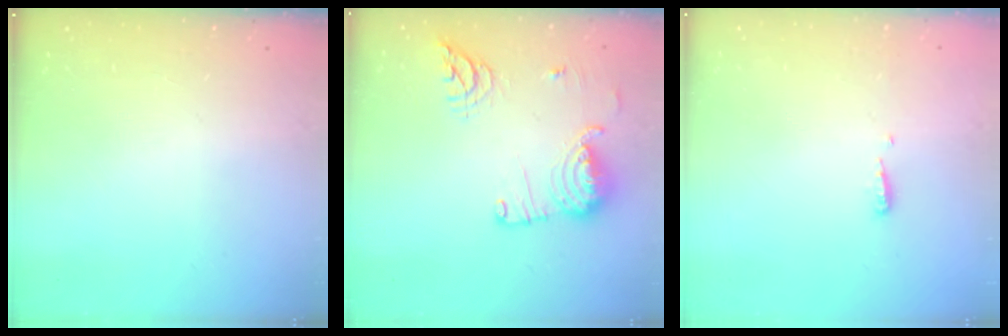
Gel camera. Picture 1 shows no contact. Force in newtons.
{"total": 17.5, "press": 16.1, "slide": 6.9}
{"total": 4.3, "press": 4.2, "slide": 0.4}